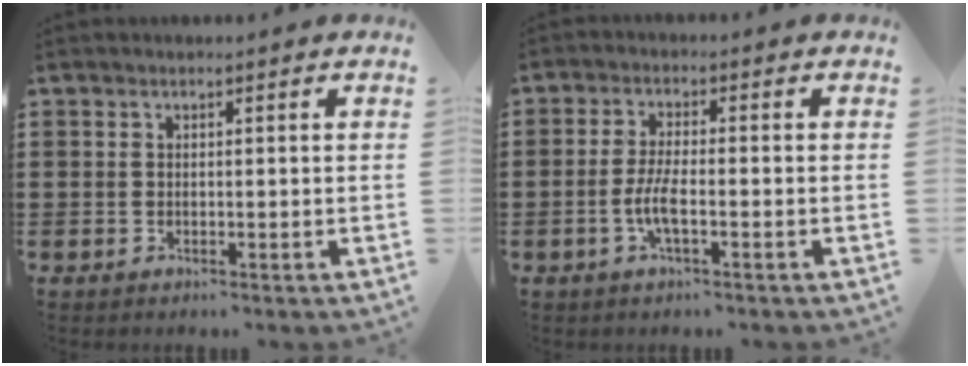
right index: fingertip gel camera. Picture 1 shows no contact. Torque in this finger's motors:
{"motor_torque": [2.14, 0.00, 0.40, 0.05]}